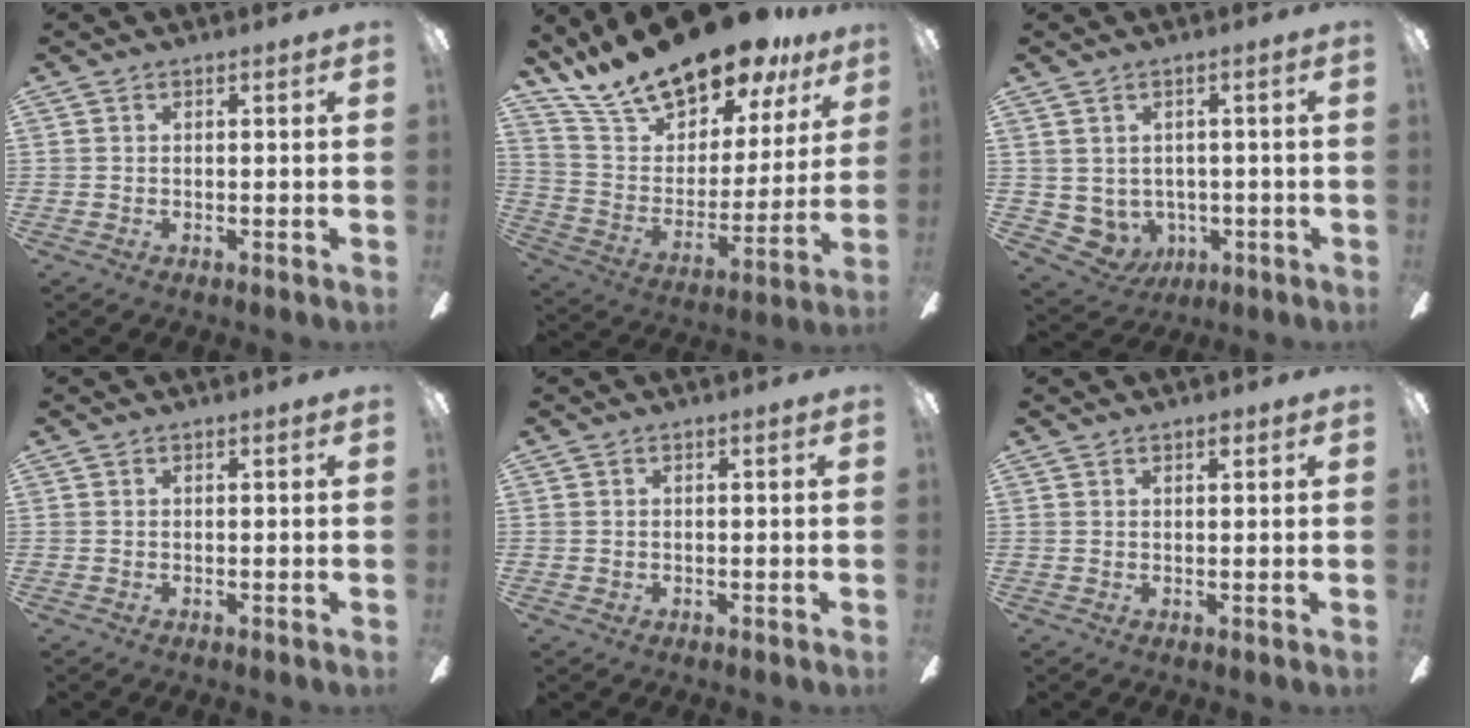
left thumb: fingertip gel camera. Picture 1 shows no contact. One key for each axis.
{"total": 21.5, "fx": 18.9, "fy": 6.2, "fz": 8.0, "tx": -0.156, "ty": -0.139, "tz": 0.335}
{"total": 4.5, "fx": 1.1, "fy": 4.3, "fz": 0.8, "tx": -0.054, "ty": -0.016, "tz": 0.024}
{"total": 0.0}
{"total": 0.6, "fx": 0.2, "fy": 0.5, "fz": 0.0, "tx": 0.001, "ty": 0.005, "tz": 0.003}
{"total": 1.3, "fx": 1.1, "fy": 0.4, "fz": 0.5, "tx": -0.003, "ty": -0.003, "tz": 0.019}